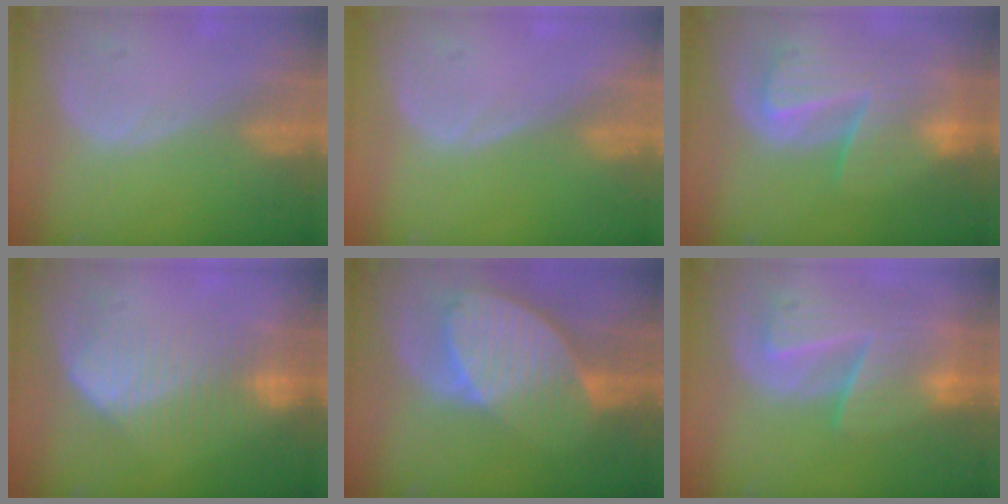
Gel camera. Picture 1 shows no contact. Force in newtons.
{"total": 0.0}
{"total": 10.1, "press": 8.8, "slide": 5.0}
{"total": 6.8, "press": 6.7, "slide": 1.3}
{"total": 10.3, "press": 8.9, "slide": 5.1}
{"total": 9.9, "press": 8.6, "slide": 5.0}